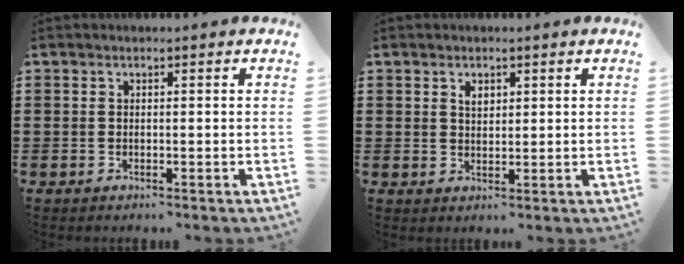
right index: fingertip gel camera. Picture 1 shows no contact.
{"total": 0.7, "force": [0.5, 0.3, -0.5], "torque": [0.018, -0.002, 0.008]}